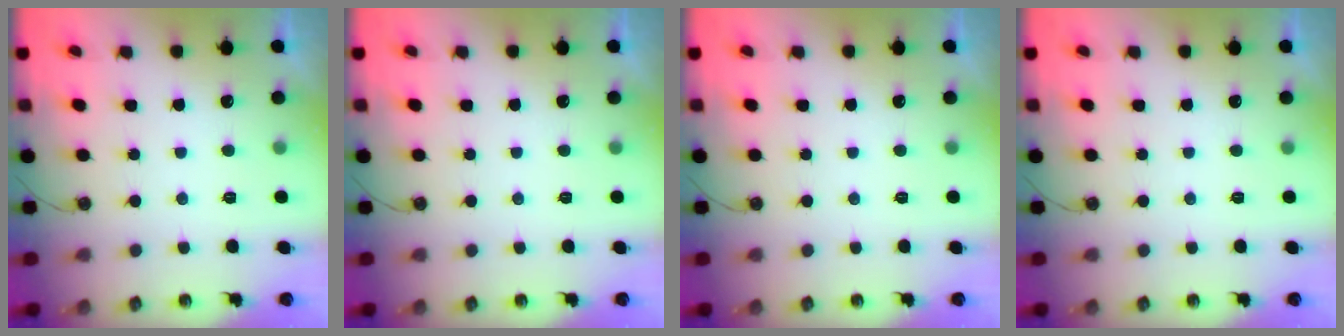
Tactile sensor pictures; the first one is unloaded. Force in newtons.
{"total": 0.0}
{"total": 0.0}
{"total": 0.0}